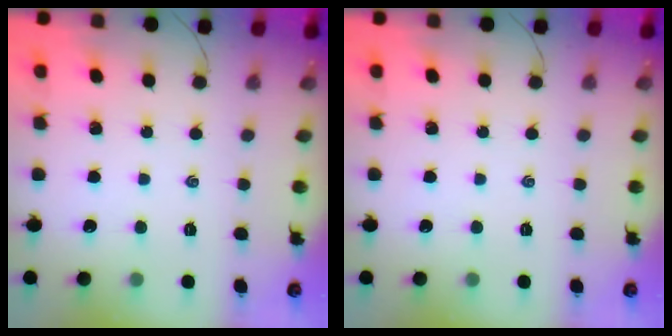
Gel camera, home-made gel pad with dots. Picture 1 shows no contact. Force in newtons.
{"total": 0.0}